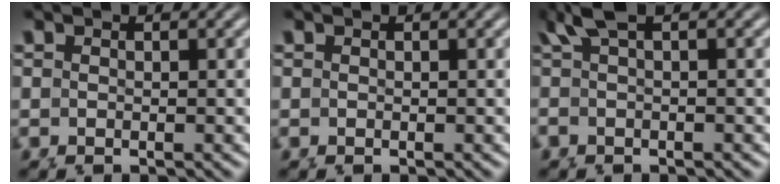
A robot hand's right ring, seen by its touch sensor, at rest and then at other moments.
{"total": 0.0}
{"total": 2.6, "force": [1.3, -0.1, 2.2], "torque": [-0.047, 0.008, 0.023]}